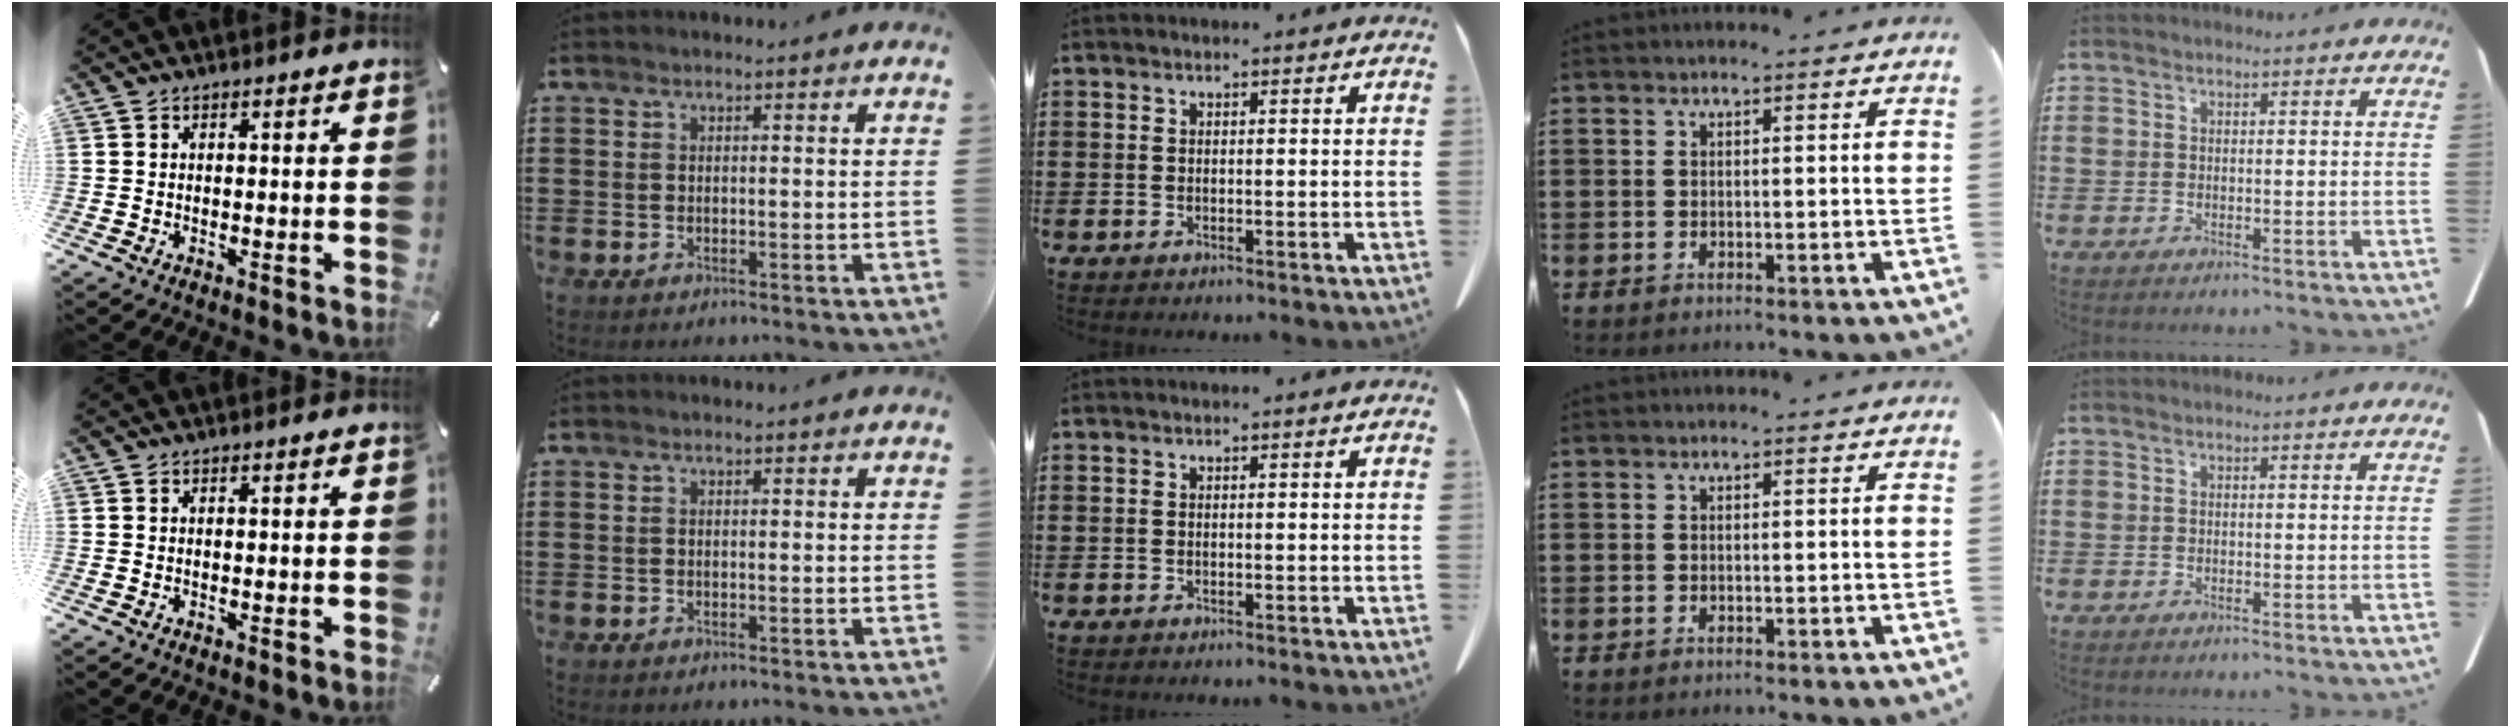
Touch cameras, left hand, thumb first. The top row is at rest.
{}